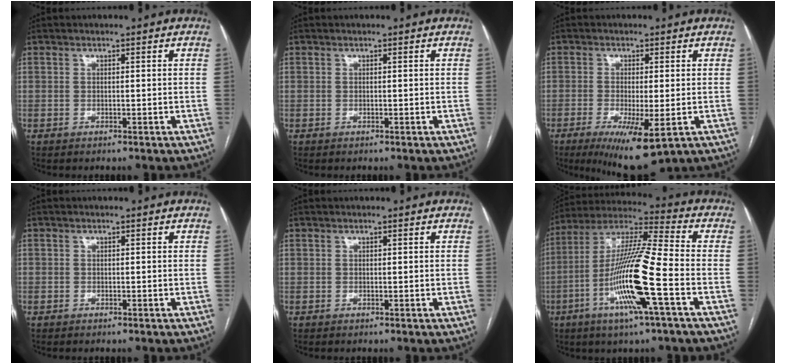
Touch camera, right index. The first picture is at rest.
{"total": 0.0}
{"total": 9.0, "force": [-3.9, 1.7, 7.9], "torque": [-0.126, -0.024, -0.056]}
{"total": 0.6, "force": [-0.3, 0.6, 0.0], "torque": [0.004, 0.007, -0.008]}
{"total": 0.0}
{"total": 16.9, "force": [-5.3, 0.1, 16.0], "torque": [-0.316, -0.008, -0.107]}